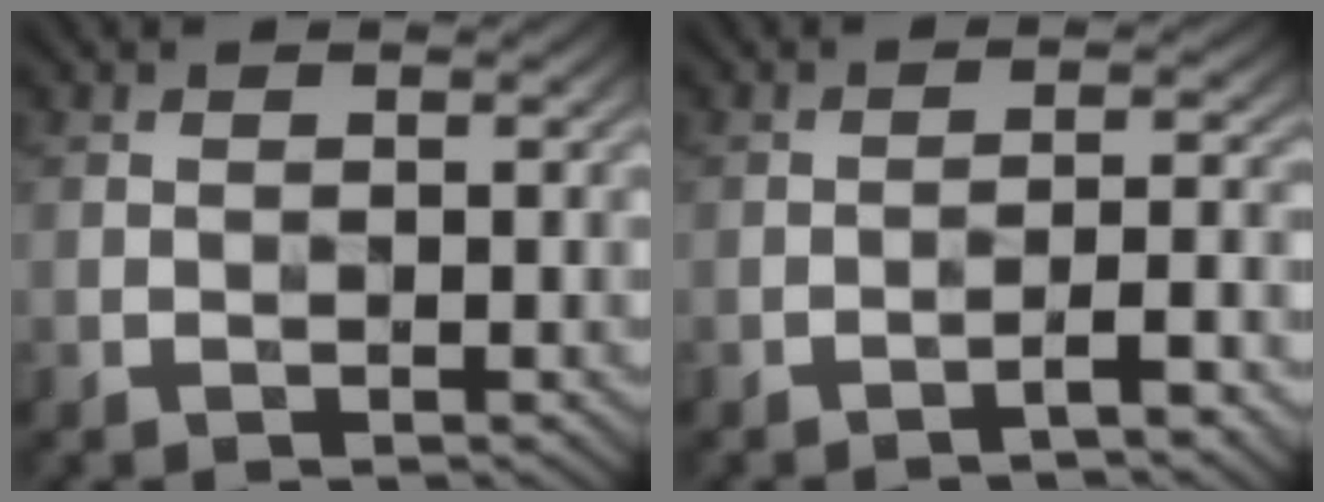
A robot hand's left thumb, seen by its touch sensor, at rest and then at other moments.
{"total": 3.7, "force": [-2.5, 0.4, 2.7], "torque": [-0.039, 0.016, -0.047]}